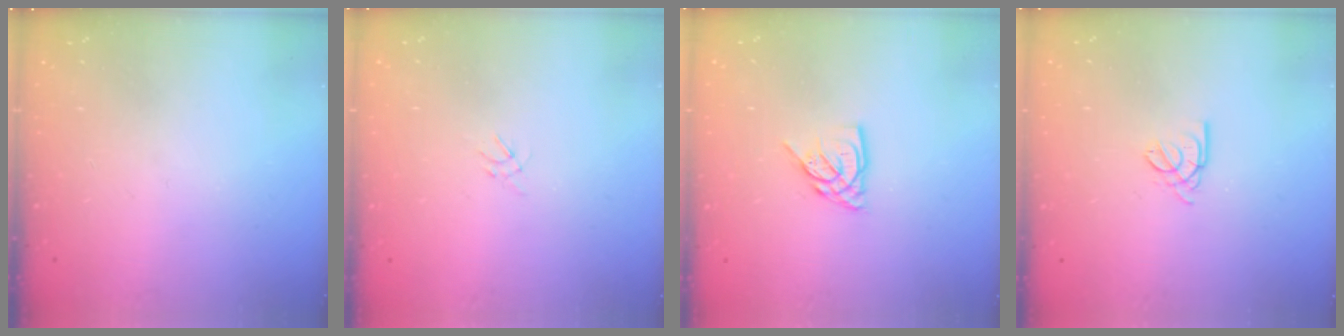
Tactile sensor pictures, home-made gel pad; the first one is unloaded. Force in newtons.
{"total": 1.2, "press": 1.1, "slide": 0.5}
{"total": 6.4, "press": 6.4, "slide": 0.7}
{"total": 2.6, "press": 2.5, "slide": 0.5}